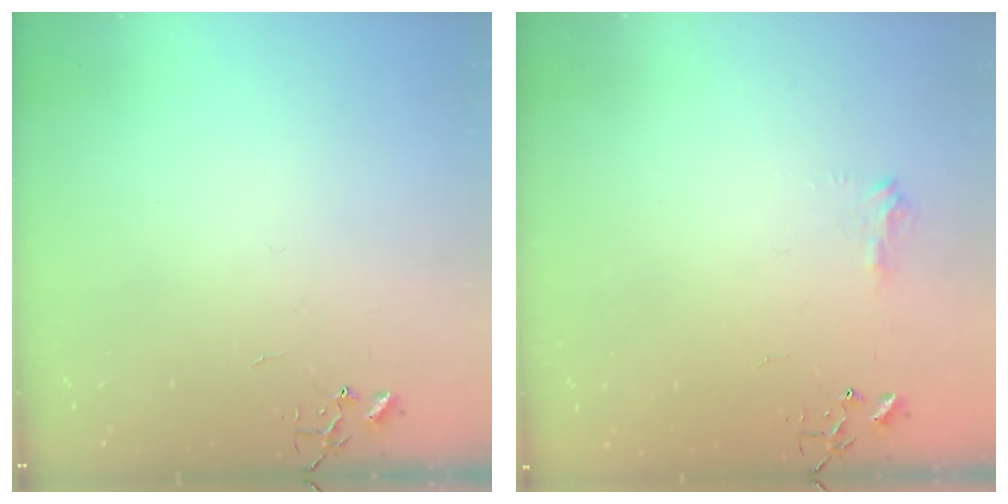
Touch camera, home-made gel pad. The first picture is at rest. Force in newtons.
{"total": 8.4, "press": 8.4, "slide": 0.8}